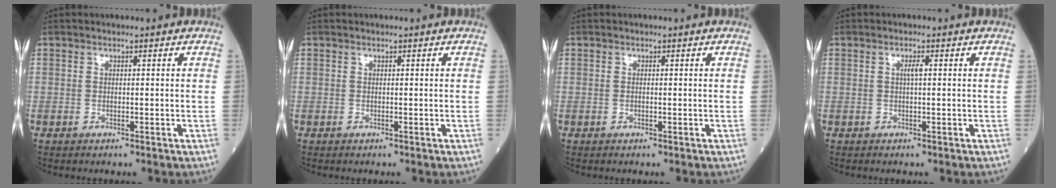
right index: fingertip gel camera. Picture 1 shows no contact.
{"total": 0.0}
{"total": 0.0}
{"total": 1.3, "force": [0.3, 0.1, 1.3], "torque": [-0.025, 0.002, 0.003]}